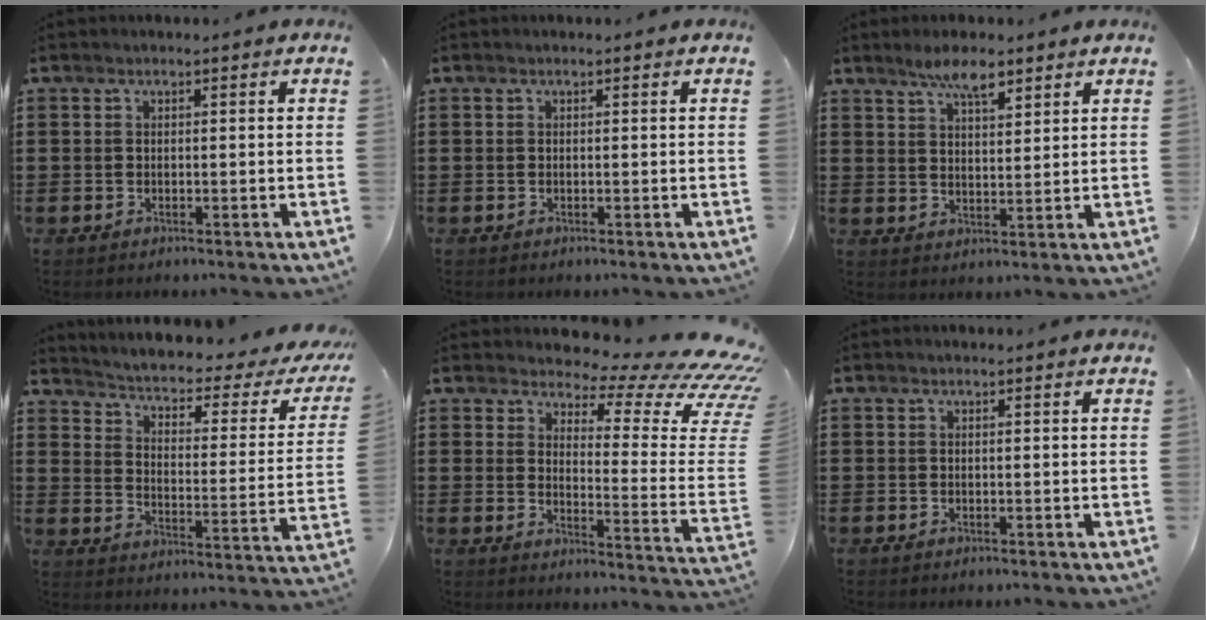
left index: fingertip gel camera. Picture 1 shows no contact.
{"total": 0.0}
{"total": 5.4, "force": [4.0, 1.8, 3.2], "torque": [-0.057, -0.004, 0.067]}
{"total": 2.5, "force": [1.2, 0.6, 2.1], "torque": [-0.052, -0.023, 0.008]}
{"total": 7.9, "force": [5.9, 1.9, 5.0], "torque": [-0.085, -0.056, 0.096]}
{"total": 0.0}